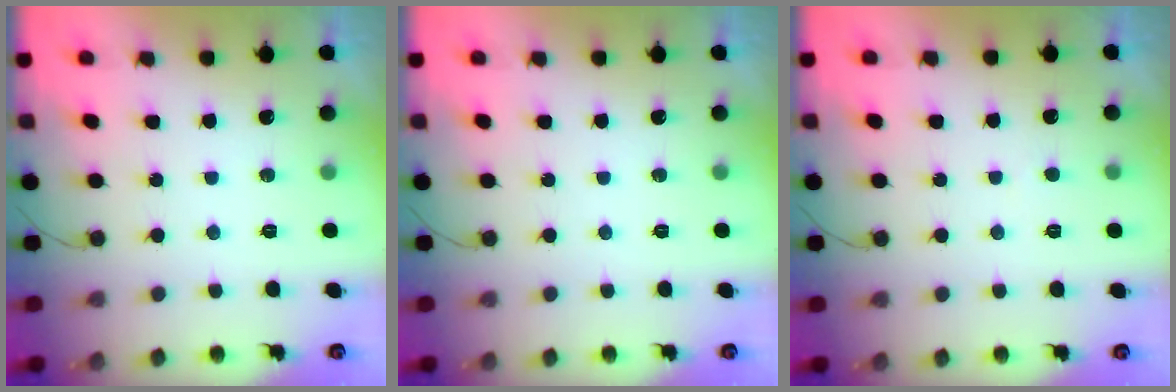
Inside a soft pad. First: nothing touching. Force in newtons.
{"total": 0.0}
{"total": 1.4, "press": 1.4, "slide": 0.2}